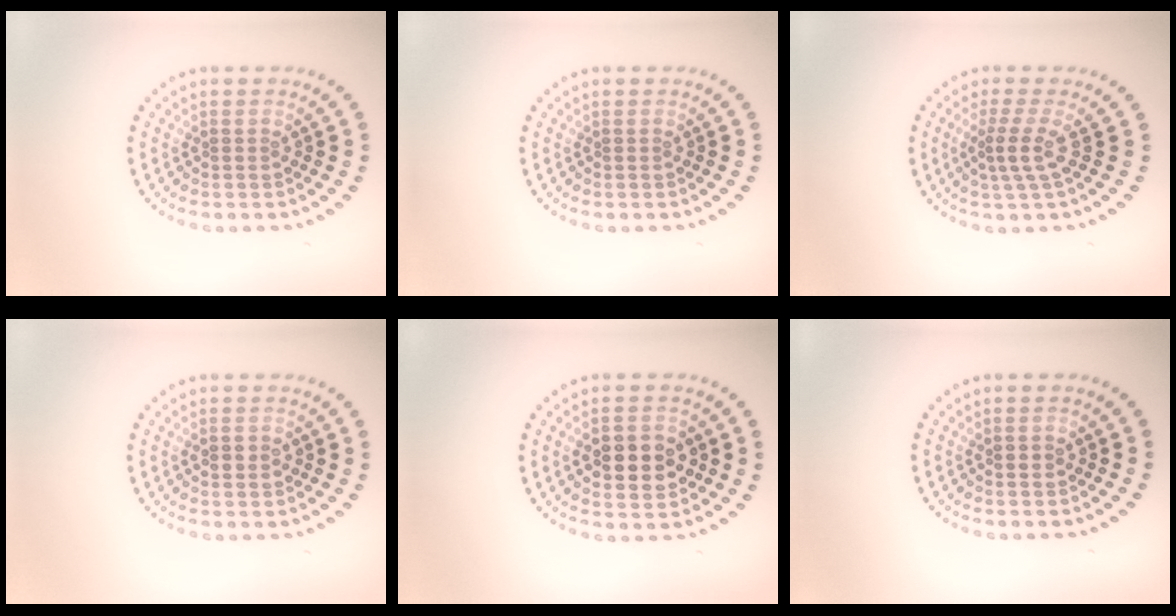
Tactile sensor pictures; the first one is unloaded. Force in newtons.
{"total": 0.0}
{"total": 2.5, "press": 1.7, "slide": 1.8}
{"total": 1.8, "press": 1.8, "slide": 0.3}
{"total": 4.5, "press": 4.5, "slide": 0.2}
{"total": 1.1, "press": 1.1, "slide": 0.1}